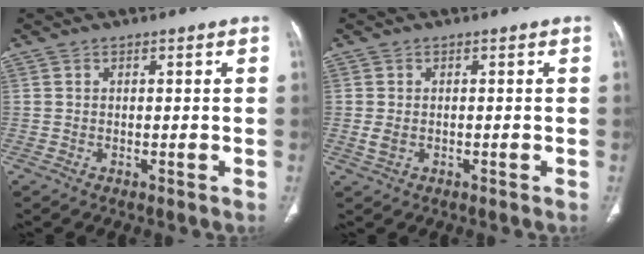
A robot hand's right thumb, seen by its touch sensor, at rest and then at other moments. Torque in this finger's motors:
{"motor_torque": [-0.28, 0.08, -0.31, 0.35, -0.02]}